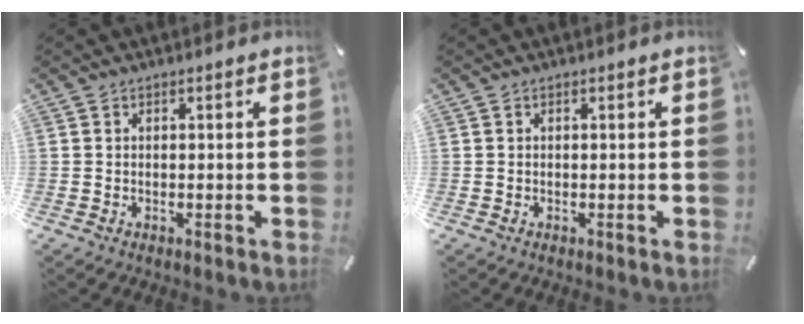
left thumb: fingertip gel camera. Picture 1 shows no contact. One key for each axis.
{"total": 0.0}